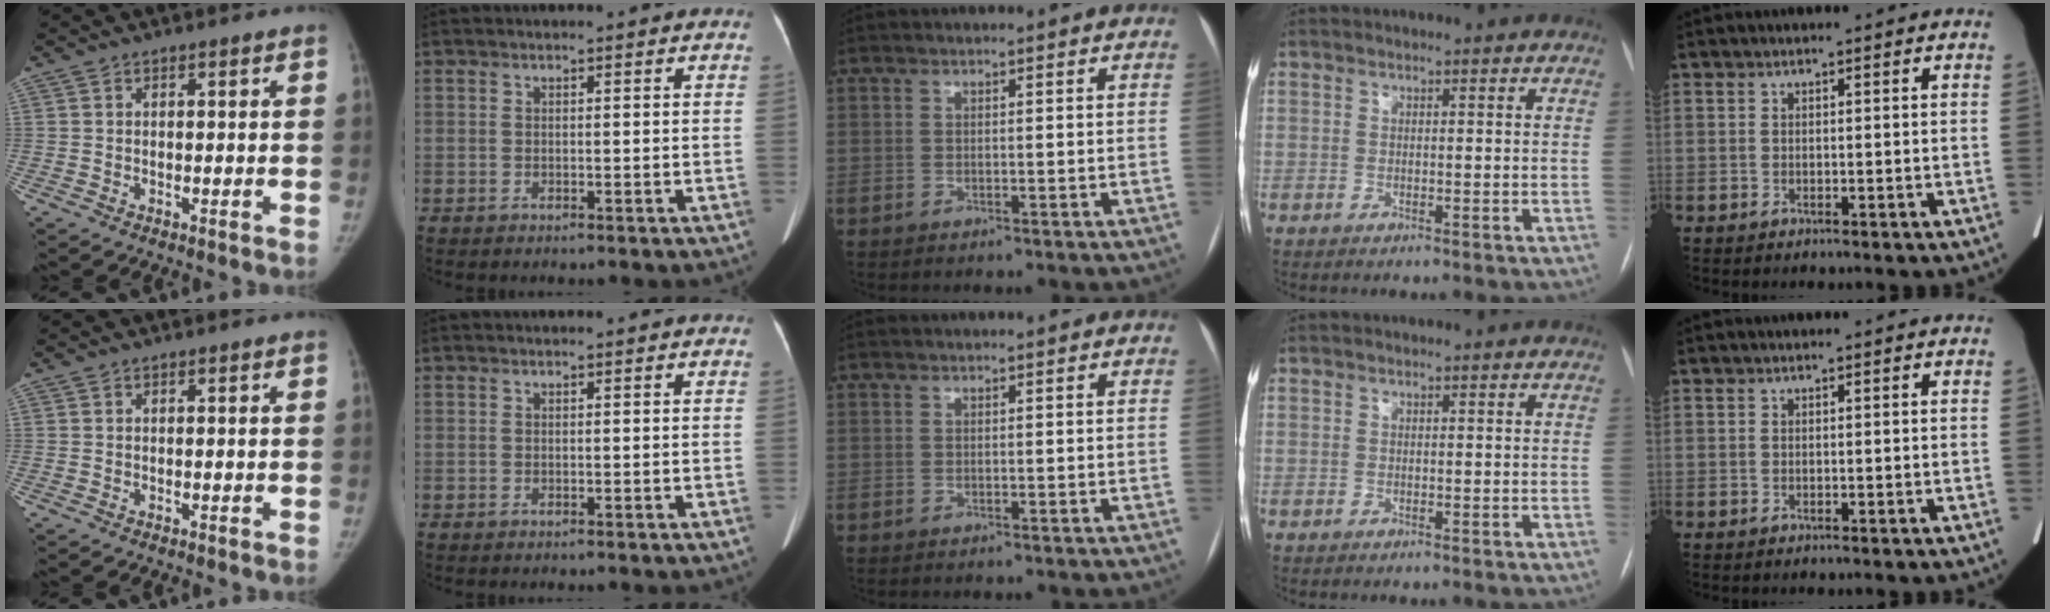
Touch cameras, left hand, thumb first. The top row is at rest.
{}